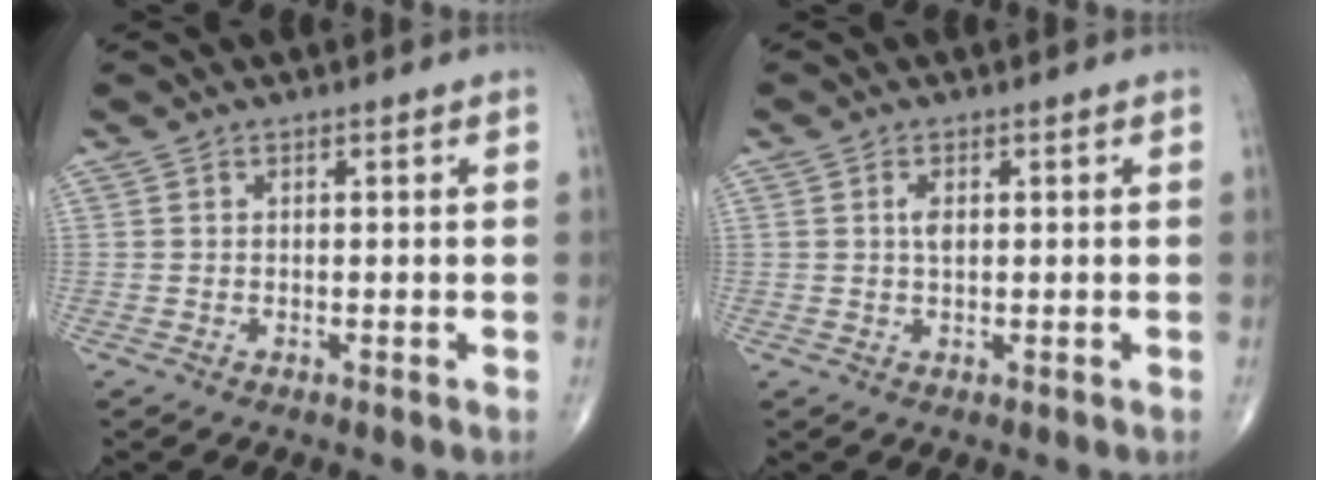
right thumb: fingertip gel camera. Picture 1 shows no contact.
{"total": 2.0, "force": [0.4, 1.0, 1.6], "torque": [-0.030, -0.001, 0.008]}